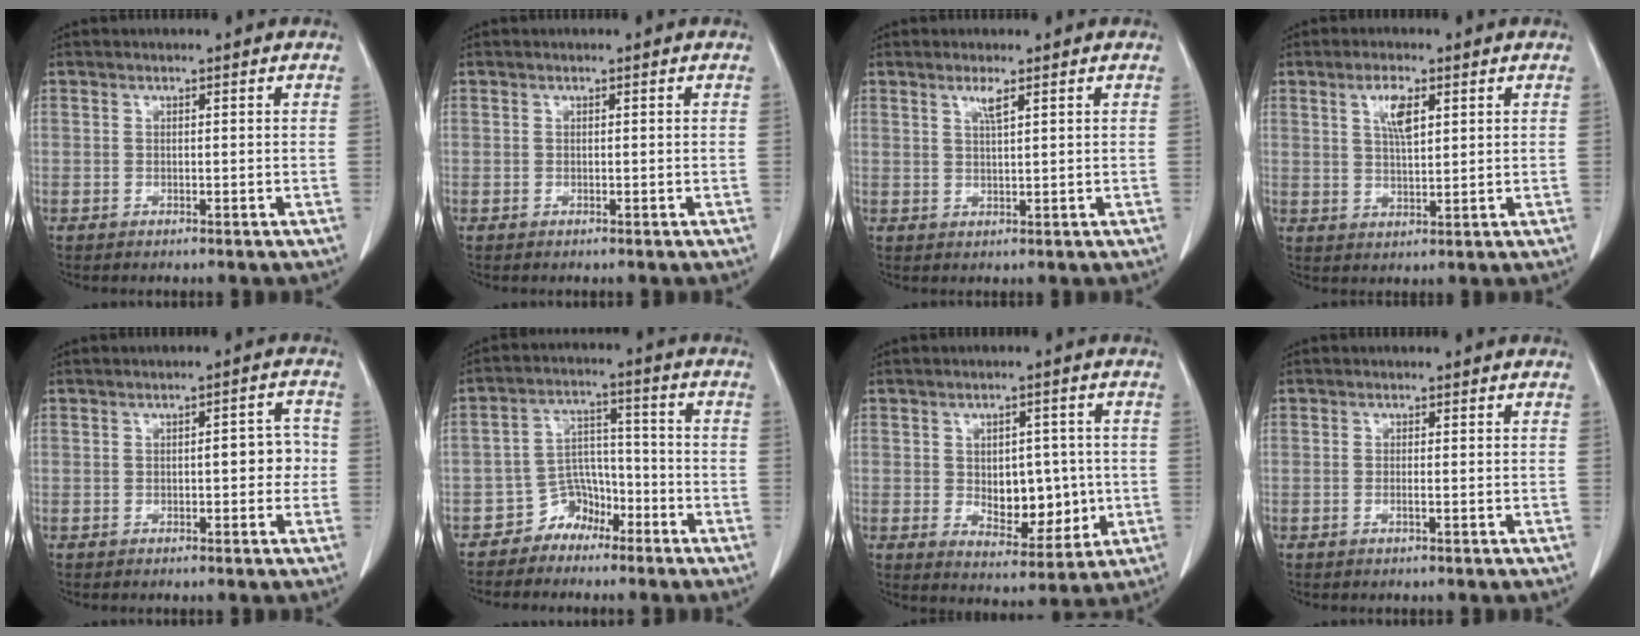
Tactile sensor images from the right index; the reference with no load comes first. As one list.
[{"total": 0.0}, {"total": 2.0, "force": [1.2, -0.1, 1.6], "torque": [-0.035, 0.000, 0.024]}, {"total": 4.7, "force": [2.0, 1.3, 4.0], "torque": [-0.078, 0.002, 0.040]}, {"total": 4.0, "force": [-0.3, 1.6, 3.6], "torque": [-0.041, 0.017, -0.004]}, {"total": 5.6, "force": [-4.1, 3.7, 0.9], "torque": [-0.007, 0.020, -0.069]}, {"total": 8.8, "force": [-0.3, 5.1, 7.1], "torque": [-0.095, 0.001, 0.008]}, {"total": 0.8, "force": [-0.3, -0.1, 0.7], "torque": [-0.015, 0.000, -0.005]}]